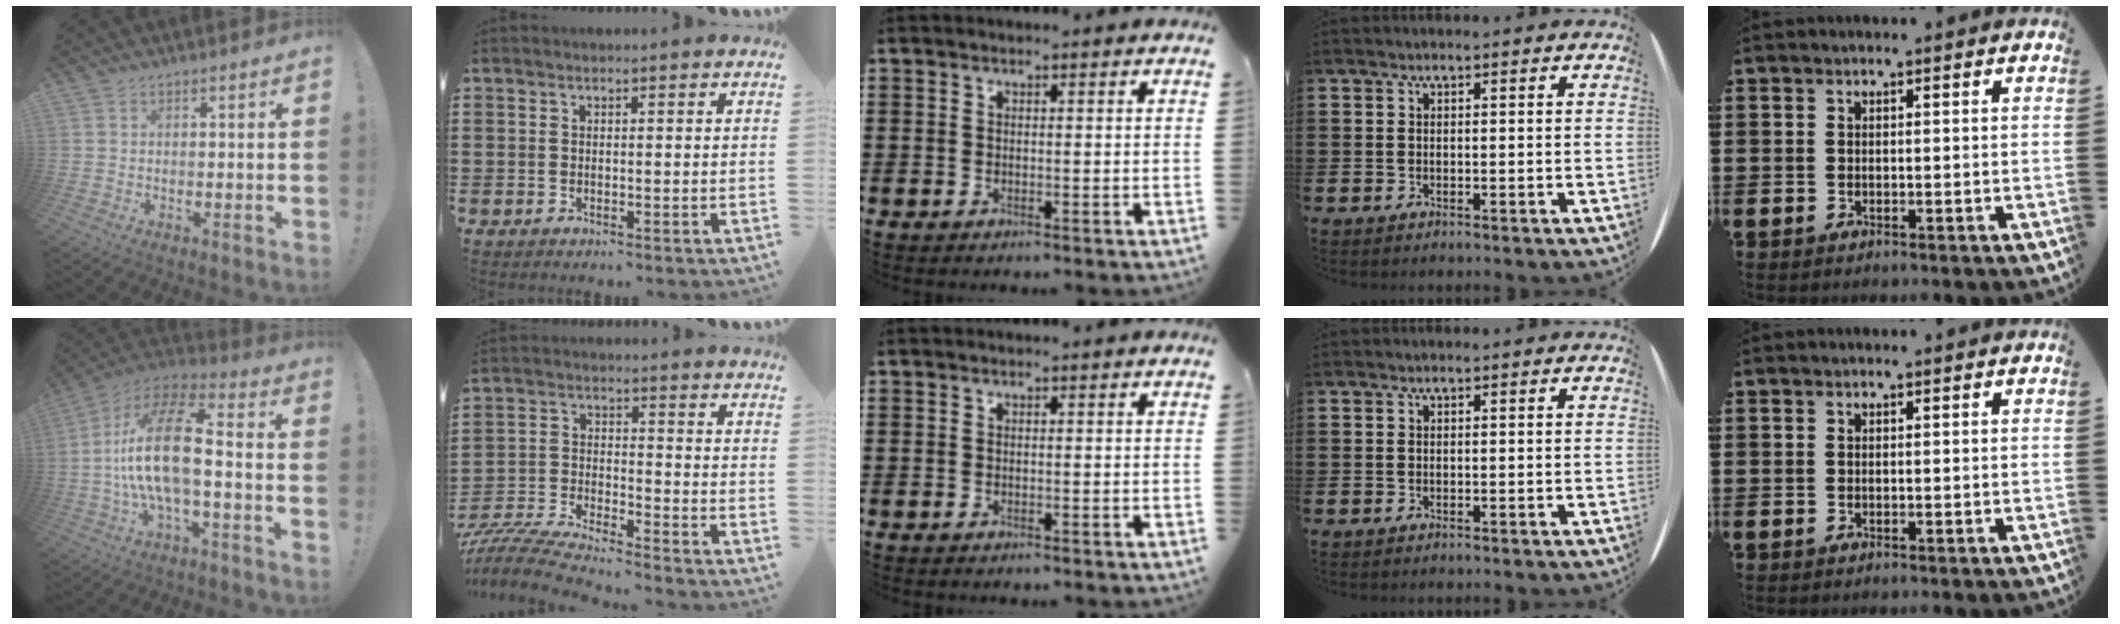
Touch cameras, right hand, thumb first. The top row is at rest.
{"thumb": {"total": 19.9, "force": [-1.6, 7.5, 18.4], "torque": [-0.345, 0.013, -0.035]}, "index": {"total": 6.1, "force": [-6.0, -0.1, 1.4], "torque": [-0.047, -0.010, -0.122]}}